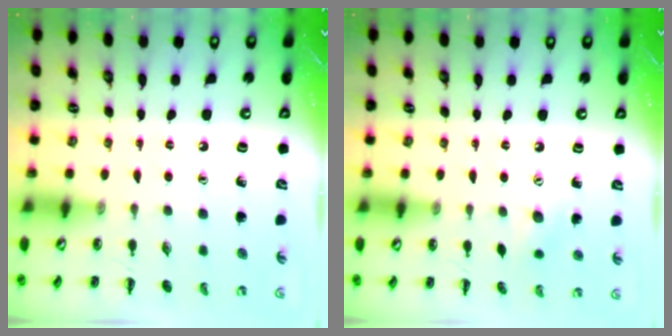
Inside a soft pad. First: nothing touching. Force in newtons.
{"total": 6.6, "press": 6.4, "slide": 1.7}